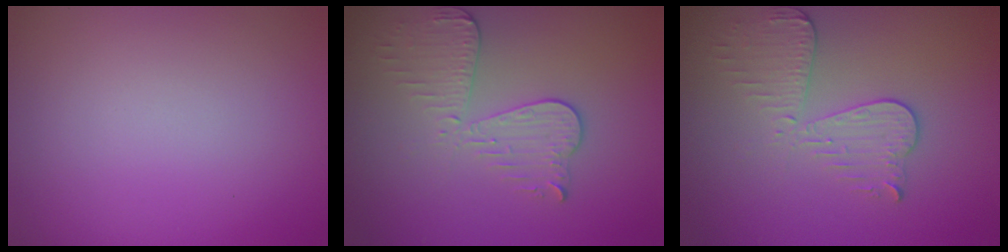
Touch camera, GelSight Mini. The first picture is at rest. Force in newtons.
{"total": 3.6, "press": 3.2, "slide": 1.7}
{"total": 3.6, "press": 3.2, "slide": 1.7}